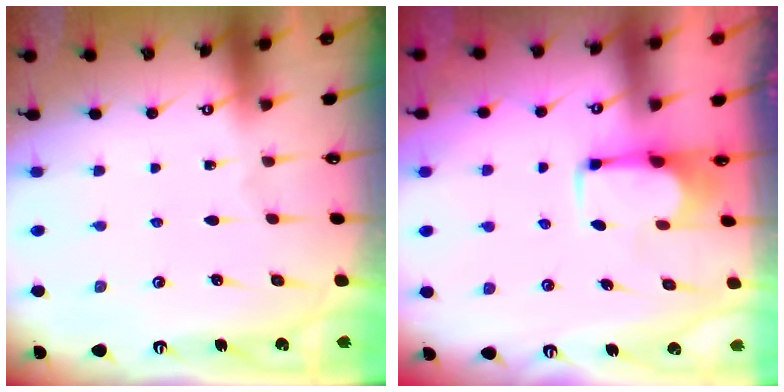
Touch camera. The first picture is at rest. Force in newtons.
{"total": 1.9, "press": 1.7, "slide": 0.7}